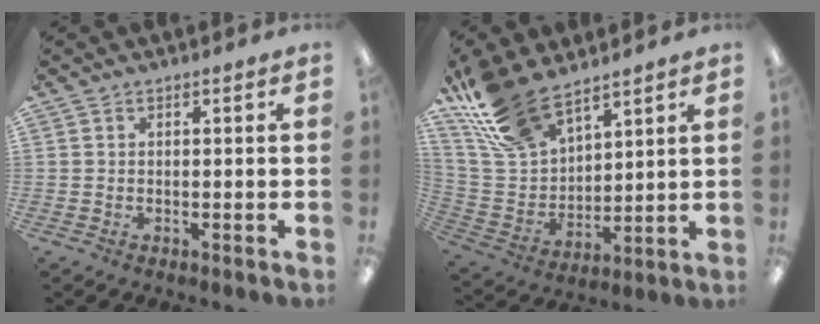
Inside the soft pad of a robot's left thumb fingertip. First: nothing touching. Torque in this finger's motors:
{"motor_torque": [1.63, 1.59, 1.39, -1.38, 0.19]}